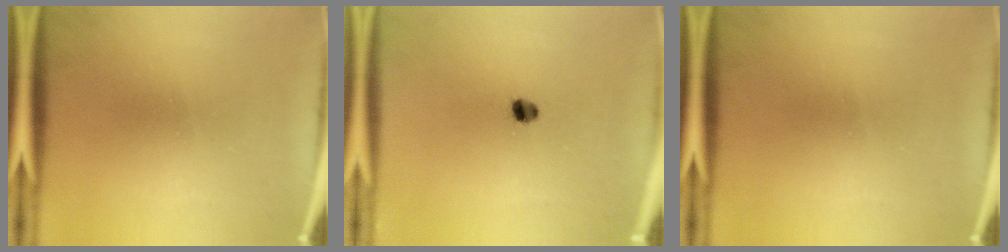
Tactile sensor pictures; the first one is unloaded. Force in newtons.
{"total": 2.3}
{"total": 0.0}